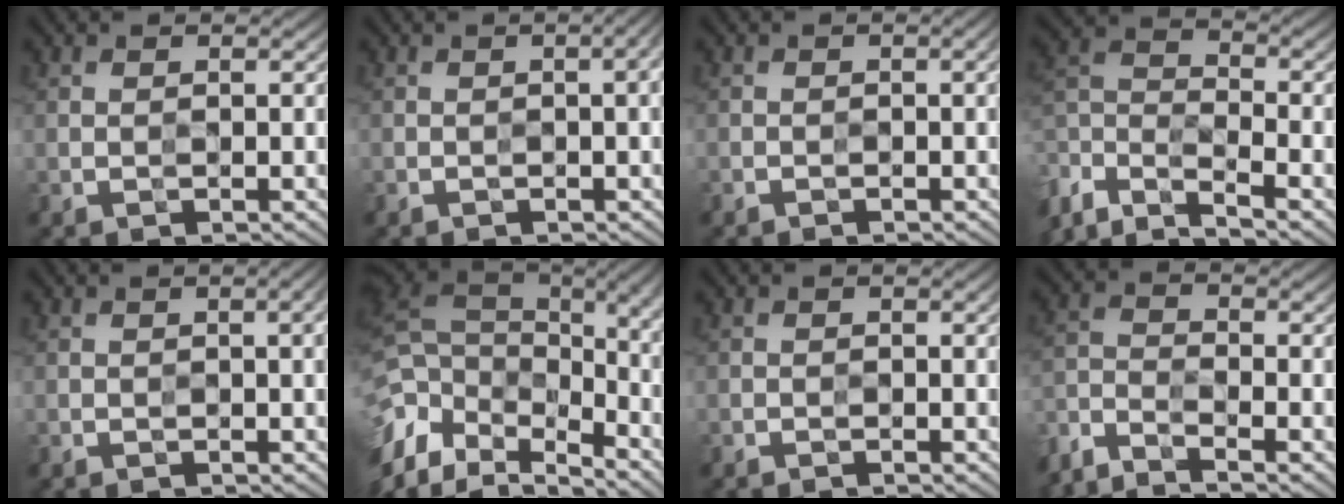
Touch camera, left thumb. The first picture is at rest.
{"total": 2.8, "force": [-0.2, 0.6, 2.7], "torque": [-0.033, 0.005, -0.005]}
{"total": 1.4, "force": [-0.5, 0.4, 1.2], "torque": [-0.018, -0.002, -0.009]}
{"total": 9.1, "force": [-6.7, 2.6, 5.5], "torque": [-0.120, -0.010, -0.146]}
{"total": 2.3, "force": [-0.2, 0.5, 2.2], "torque": [-0.029, 0.002, -0.005]}
{"total": 13.7, "force": [-4.7, 6.6, 11.1], "torque": [-0.269, -0.003, -0.071]}
{"total": 1.0, "force": [-0.7, 0.2, 0.7], "torque": [-0.012, -0.002, -0.014]}
{"total": 4.8, "force": [-4.3, 0.8, 2.0], "torque": [-0.050, -0.010, -0.100]}